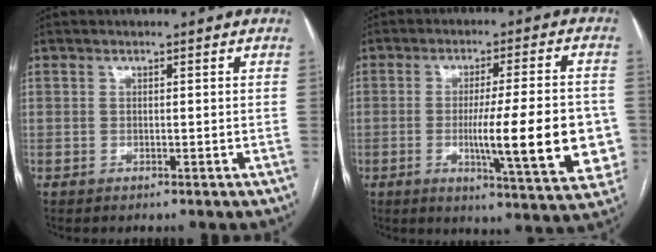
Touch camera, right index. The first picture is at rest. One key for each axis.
{"total": 16.4, "fx": -2.7, "fy": 2.0, "fz": 16.1, "tx": -0.194, "ty": -0.003, "tz": -0.029}